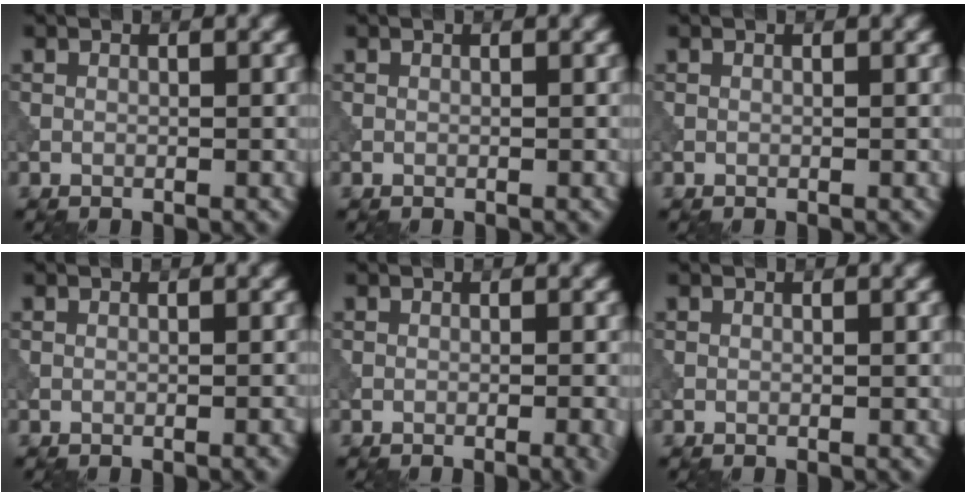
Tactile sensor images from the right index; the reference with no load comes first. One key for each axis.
{"total": 0.0}
{"total": 0.0}
{"total": 0.8, "fx": -0.4, "fy": 0.1, "fz": 0.7, "tx": -0.006, "ty": 0.003, "tz": -0.007}
{"total": 1.9, "fx": -0.7, "fy": 0.4, "fz": 1.7, "tx": -0.016, "ty": 0.002, "tz": -0.011}
{"total": 0.0}